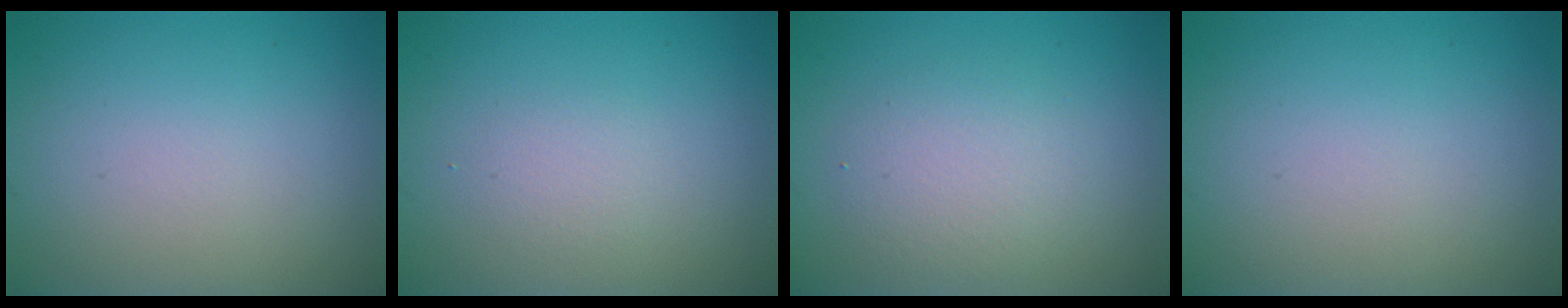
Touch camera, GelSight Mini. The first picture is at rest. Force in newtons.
{"total": 1.3, "press": 1.2, "slide": 0.1}
{"total": 2.9, "press": 2.9, "slide": 0.4}
{"total": 0.0}